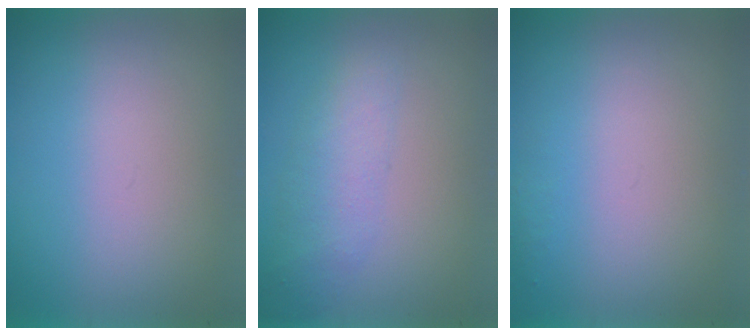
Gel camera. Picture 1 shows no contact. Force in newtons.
{"total": 2.1}
{"total": 1.0}